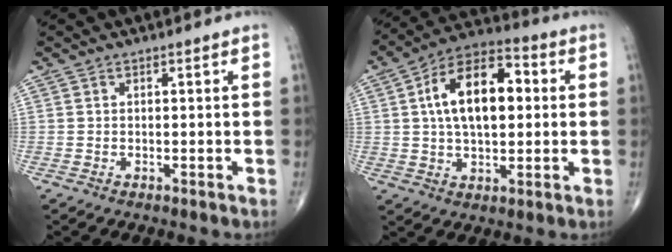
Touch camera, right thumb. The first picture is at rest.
{"total": 15.9, "force": [2.4, 8.6, 13.1], "torque": [-0.206, 0.022, 0.033]}